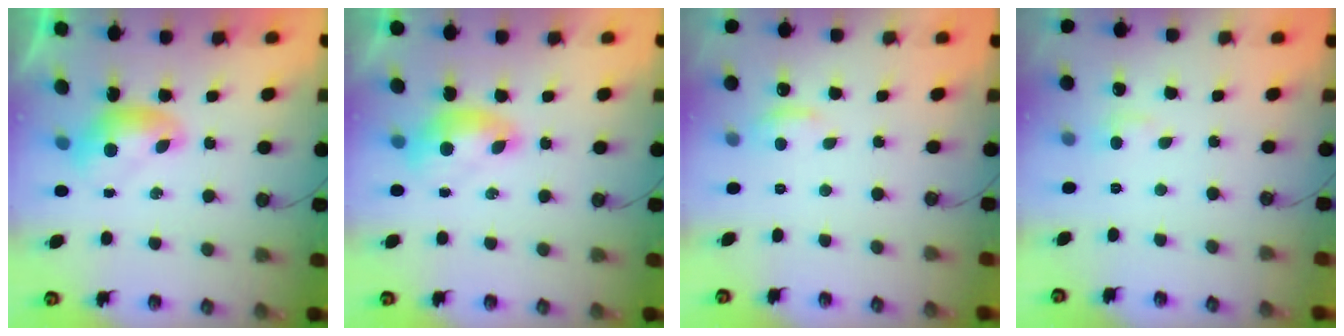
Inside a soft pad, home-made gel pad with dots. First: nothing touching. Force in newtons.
{"total": 1.8, "press": 1.7, "slide": 0.6}
{"total": 1.7, "press": 1.6, "slide": 0.7}
{"total": 1.3, "press": 1.1, "slide": 0.7}